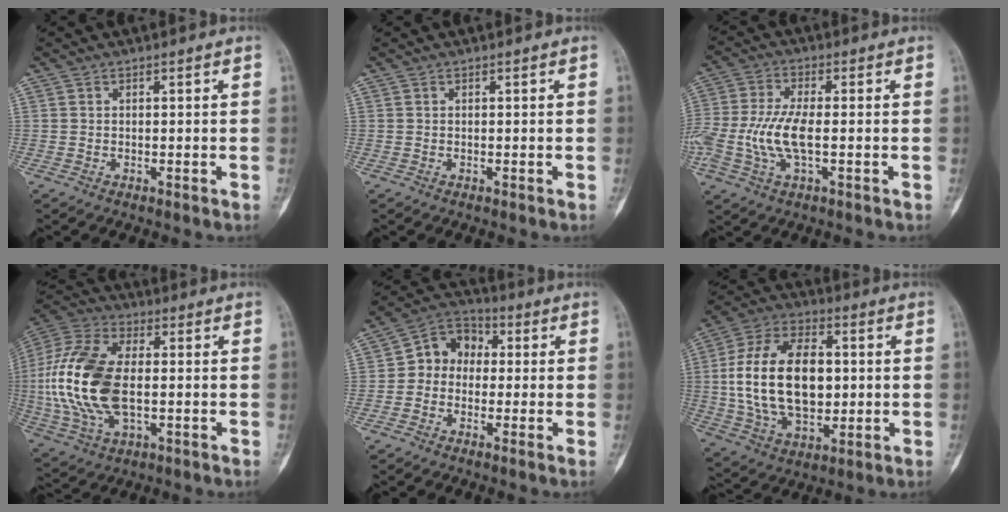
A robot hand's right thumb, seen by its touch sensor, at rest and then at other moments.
{"total": 0.0}
{"total": 10.6, "force": [-1.8, 4.4, 9.5], "torque": [-0.227, 0.009, -0.035]}
{"total": 20.0, "force": [-0.9, 10.9, 16.8], "torque": [-0.365, 0.006, -0.015]}
{"total": 8.0, "force": [-0.4, 6.6, 4.5], "torque": [-0.042, 0.030, -0.027]}
{"total": 20.9, "force": [1.0, 12.6, 16.7], "torque": [-0.295, 0.007, 0.023]}